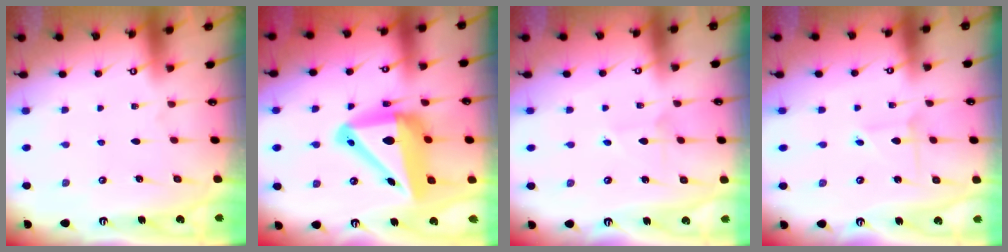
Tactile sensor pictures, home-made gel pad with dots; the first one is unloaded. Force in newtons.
{"total": 18.3, "press": 18.1, "slide": 2.9}
{"total": 3.1, "press": 3.1, "slide": 0.3}
{"total": 2.2, "press": 2.2, "slide": 0.1}